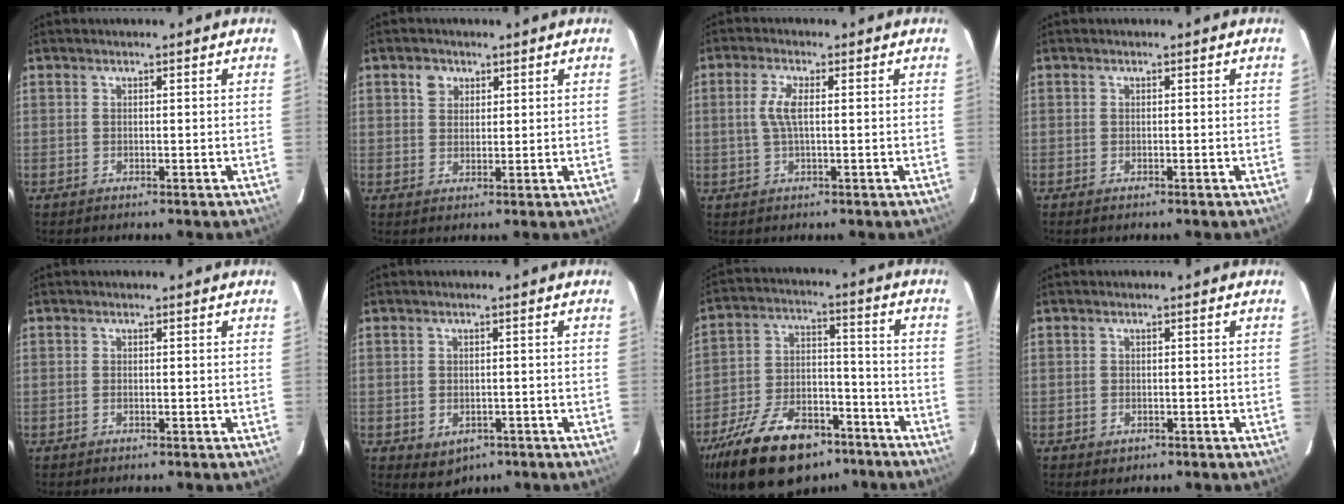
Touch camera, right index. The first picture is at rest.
{"total": 3.0, "force": [1.5, 2.5, 0.9], "torque": [-0.010, 0.011, 0.026]}
{"total": 4.3, "force": [0.4, 1.2, 4.1], "torque": [-0.082, 0.003, 0.008]}
{"total": 0.5, "force": [-0.4, 0.2, 0.3], "torque": [-0.007, -0.002, -0.010]}
{"total": 0.6, "force": [-0.2, 0.3, 0.4], "torque": [-0.009, -0.001, -0.005]}
{"total": 4.4, "force": [-1.6, 3.6, 1.9], "torque": [-0.040, -0.005, -0.009]}
{"total": 24.0, "force": [-16.6, 11.8, 12.6], "torque": [-0.263, -0.001, -0.257]}
{"total": 1.7, "force": [-0.7, 1.4, 0.6], "torque": [-0.011, -0.001, -0.008]}